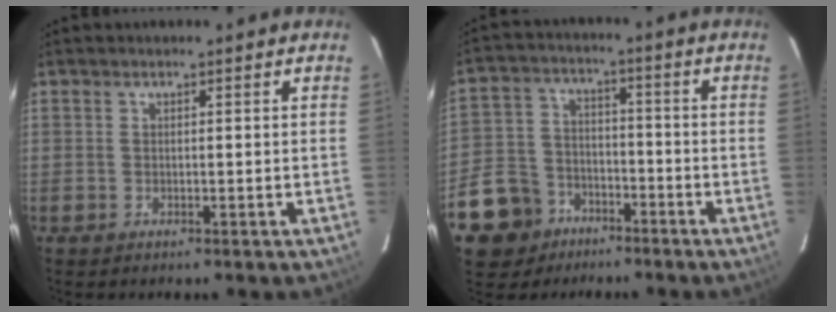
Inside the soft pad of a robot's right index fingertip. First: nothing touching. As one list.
[{"total": 13.5, "force": [-7.7, 10.4, 3.8], "torque": [-0.118, 0.029, -0.115]}]